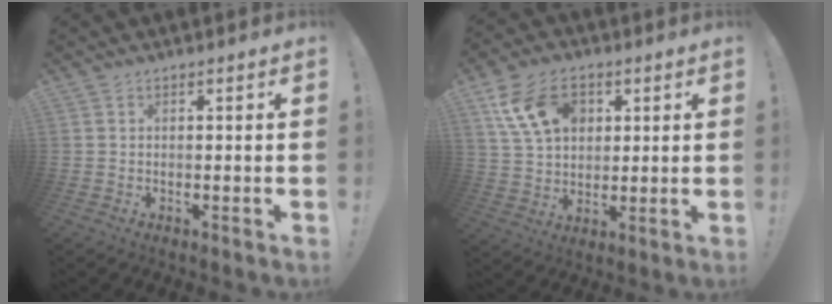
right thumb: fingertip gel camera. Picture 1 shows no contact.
{"total": 15.3, "force": [6.2, 11.0, 8.7], "torque": [-0.146, -0.014, 0.123]}